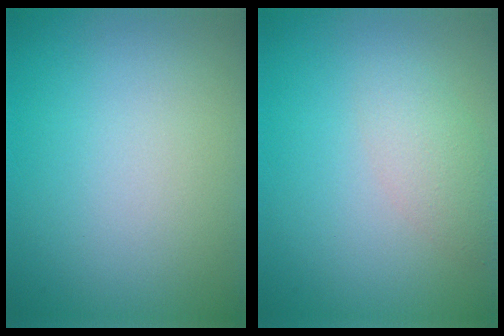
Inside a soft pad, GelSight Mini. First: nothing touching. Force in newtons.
{"total": 2.3, "press": 2.3, "slide": 0.1}